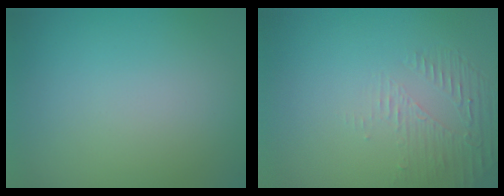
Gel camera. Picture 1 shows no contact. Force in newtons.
{"total": 1.7, "press": 0.6, "slide": 1.6}